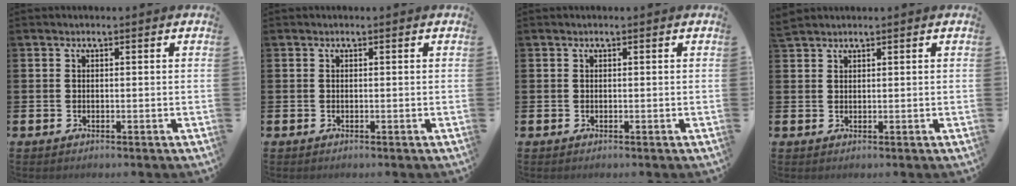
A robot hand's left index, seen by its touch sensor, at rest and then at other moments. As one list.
[{"total": 0.0}, {"total": 0.0}, {"total": 1.4, "force": [1.4, 0.3, 0.0], "torque": [0.003, 0.000, 0.025]}]